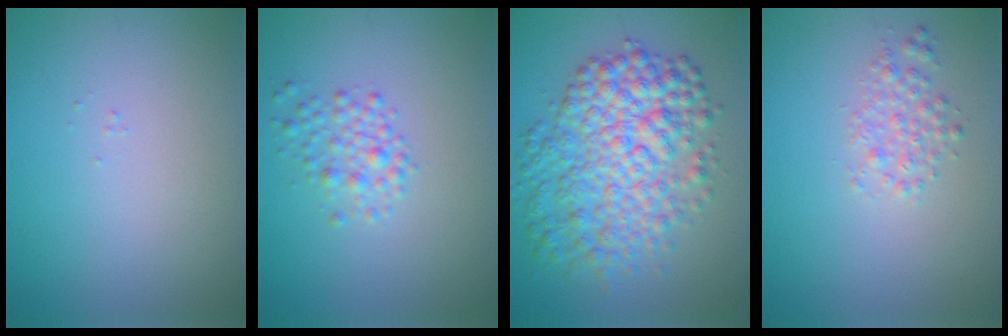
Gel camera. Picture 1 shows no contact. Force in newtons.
{"total": 2.1, "press": 2.1, "slide": 0.1}
{"total": 8.1, "press": 8.1, "slide": 0.1}
{"total": 1.8, "press": 1.8, "slide": 0.1}